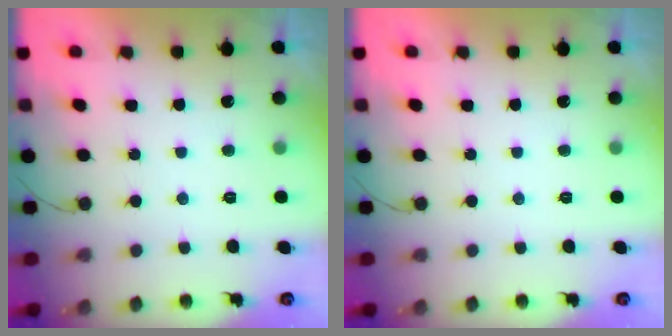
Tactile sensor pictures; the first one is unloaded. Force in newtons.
{"total": 0.0}